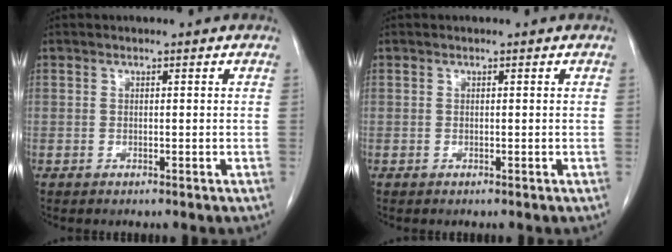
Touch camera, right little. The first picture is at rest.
{"total": 0.0}